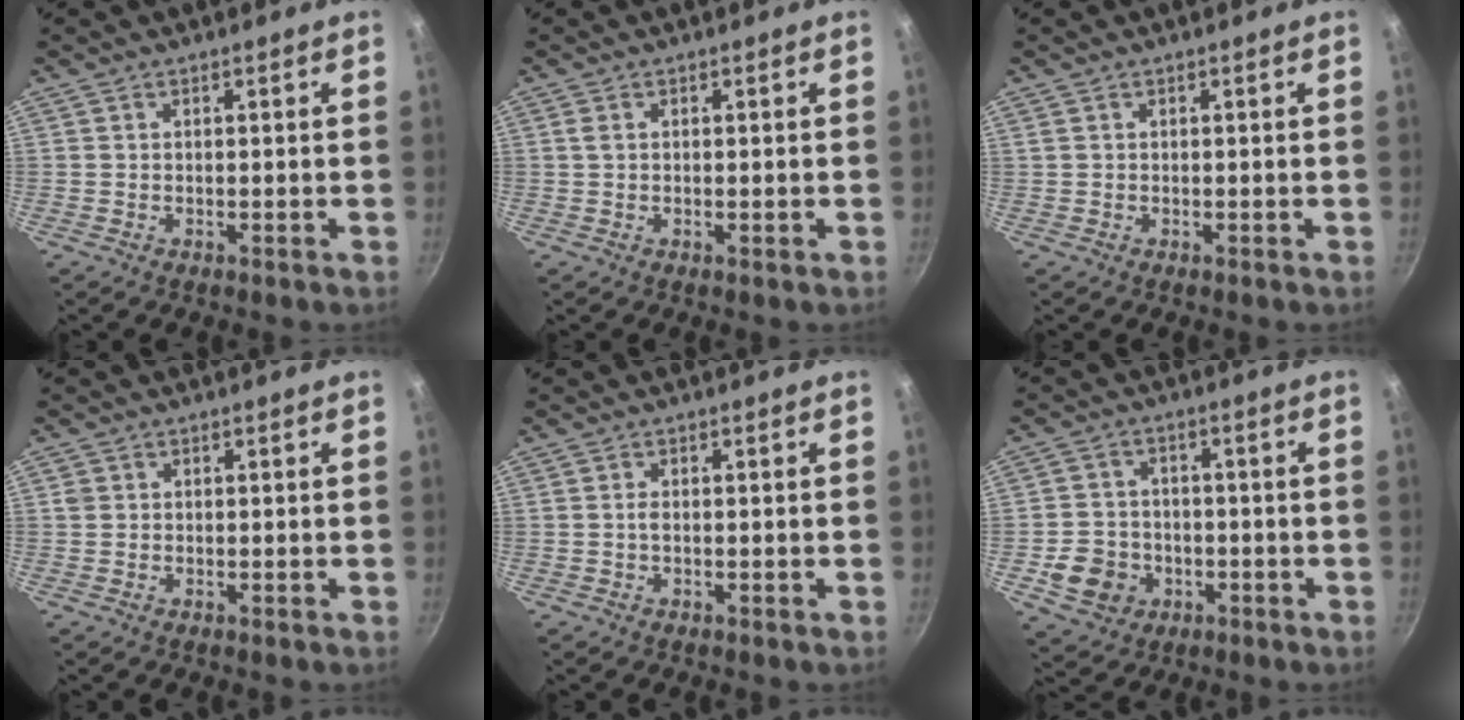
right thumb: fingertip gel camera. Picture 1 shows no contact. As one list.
[{"total": 1.3, "force": [0.2, 0.6, 1.1], "torque": [-0.023, 0.001, 0.000]}, {"total": 0.5, "force": [0.3, 0.3, 0.2], "torque": [-0.007, 0.001, 0.006]}, {"total": 1.5, "force": [0.3, 1.3, 0.5], "torque": [-0.007, 0.006, 0.005]}, {"total": 0.9, "force": [0.0, 0.4, 0.8], "torque": [-0.017, 0.002, -0.002]}, {"total": 8.9, "force": [-2.7, 7.7, 3.6], "torque": [-0.044, 0.025, -0.041]}]